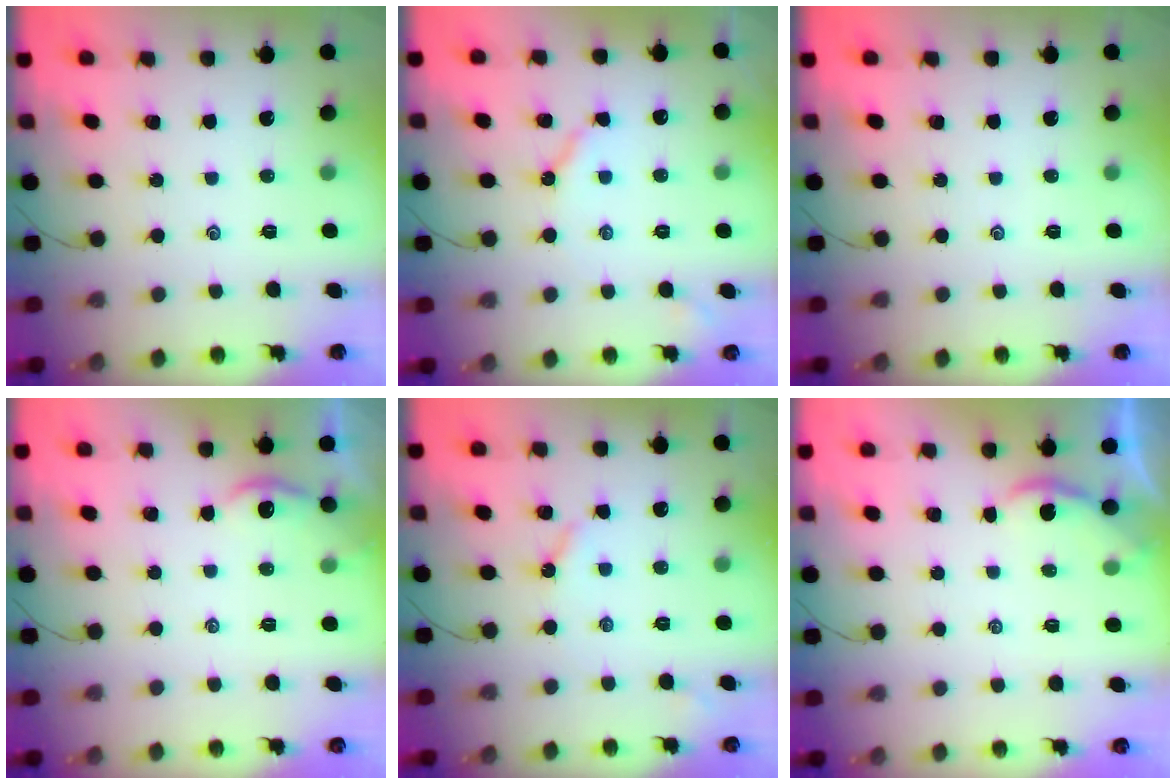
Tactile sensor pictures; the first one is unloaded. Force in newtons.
{"total": 4.1, "press": 4.1, "slide": 0.3}
{"total": 0.0}
{"total": 2.5, "press": 2.5, "slide": 0.3}
{"total": 3.0, "press": 2.9, "slide": 0.6}
{"total": 1.2, "press": 1.1, "slide": 0.1}